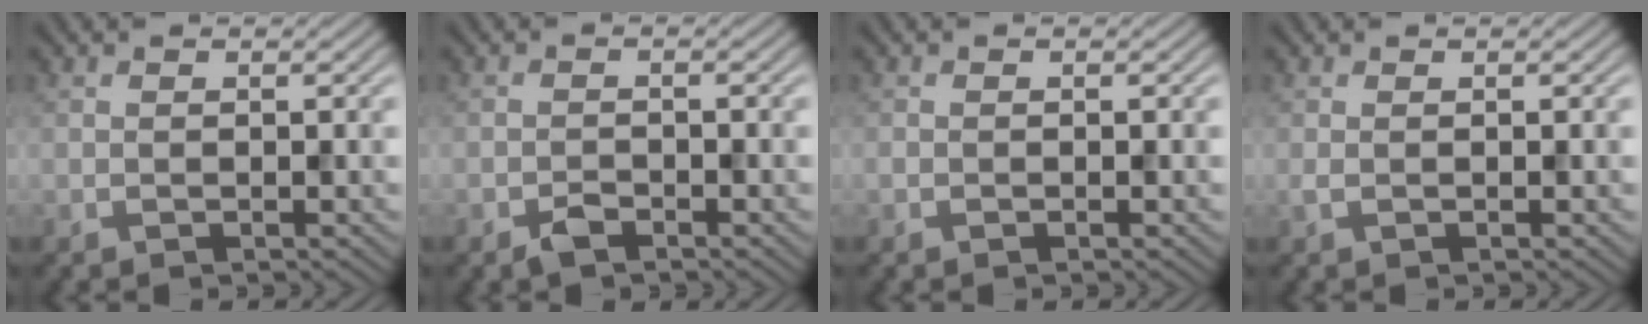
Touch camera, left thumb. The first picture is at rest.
{"total": 1.7, "force": [-1.3, 0.7, 0.8], "torque": [-0.013, 0.000, -0.028]}
{"total": 0.5, "force": [-0.3, 0.4, 0.2], "torque": [-0.006, -0.002, -0.005]}
{"total": 0.7, "force": [0.0, 0.2, 0.6], "torque": [-0.017, 0.000, 0.000]}